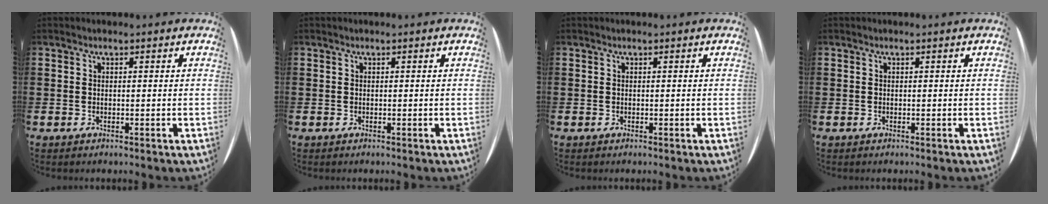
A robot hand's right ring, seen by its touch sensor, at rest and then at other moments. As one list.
[{"total": 0.0}, {"total": 0.0}, {"total": 0.0}]